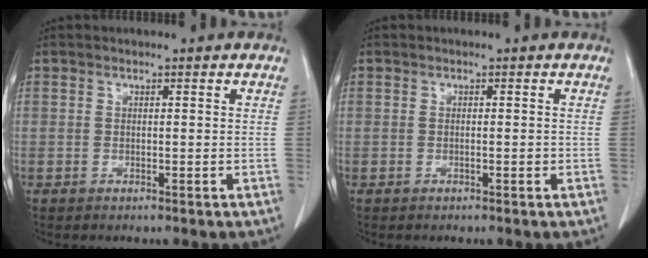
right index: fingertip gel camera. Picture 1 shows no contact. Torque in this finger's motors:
{"motor_torque": [0.11, -0.13, 0.04, 0.02]}